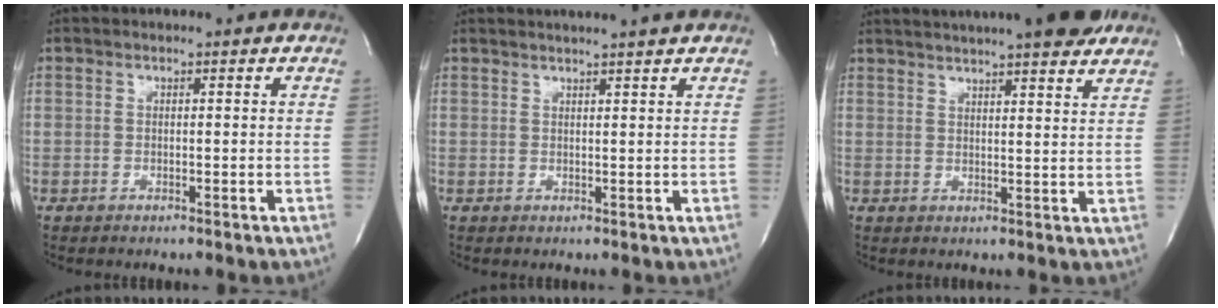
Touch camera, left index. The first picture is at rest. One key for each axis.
{"total": 6.2, "fx": 5.6, "fy": -0.7, "fz": 2.5, "tx": -0.034, "ty": 0.017, "tz": 0.067}
{"total": 18.0, "fx": 15.5, "fy": 2.1, "fz": 9.0, "tx": -0.145, "ty": 0.026, "tz": 0.205}